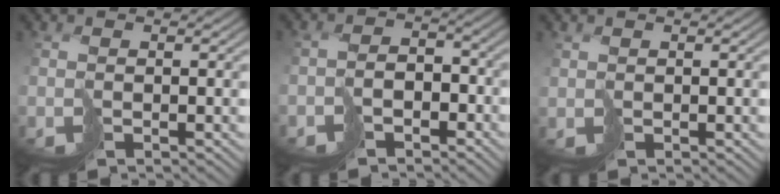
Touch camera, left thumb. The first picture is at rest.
{"total": 3.9, "force": [-3.1, 2.2, 0.7], "torque": [-0.003, -0.007, -0.056]}
{"total": 0.7, "force": [0.6, 0.3, -0.2], "torque": [0.003, -0.002, 0.012]}